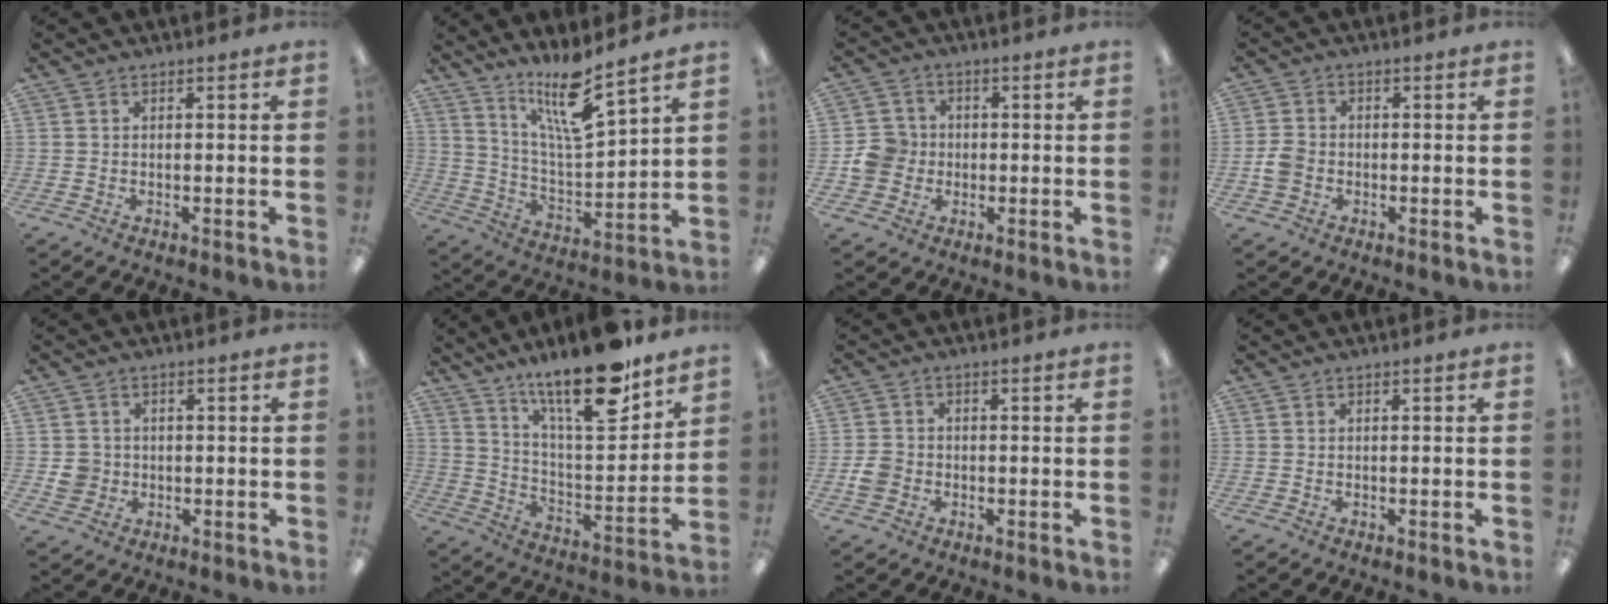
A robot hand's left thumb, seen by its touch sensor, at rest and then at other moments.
{"total": 14.3, "force": [11.1, 2.3, 8.7], "torque": [-0.158, -0.067, 0.184]}
{"total": 6.5, "force": [-0.7, 6.1, 1.9], "torque": [-0.027, 0.014, -0.010]}
{"total": 4.0, "force": [-1.1, 3.2, 2.1], "torque": [-0.039, 0.006, -0.020]}
{"total": 4.1, "force": [-0.2, 4.0, 0.9], "torque": [-0.012, 0.006, -0.003]}
{"total": 20.9, "force": [15.5, 5.4, 13.0], "torque": [-0.211, -0.100, 0.255]}
{"total": 3.6, "force": [-1.2, 3.0, 1.5], "torque": [-0.024, 0.008, -0.020]}
{"total": 0.0}